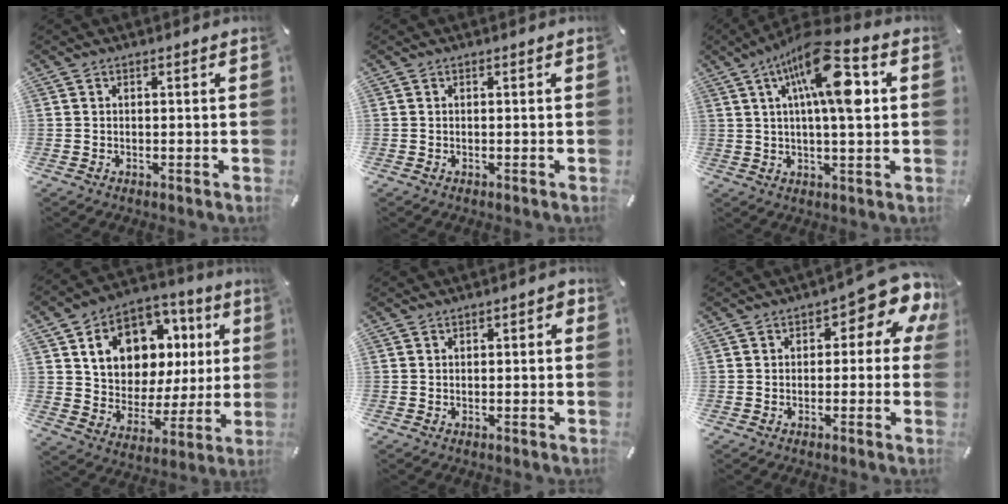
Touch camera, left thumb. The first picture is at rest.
{"total": 0.0}
{"total": 16.7, "force": [5.6, 5.3, 14.8], "torque": [-0.252, -0.007, 0.087]}
{"total": 15.1, "force": [5.9, 11.7, 7.6], "torque": [-0.123, -0.034, 0.113]}
{"total": 1.4, "force": [-0.1, 1.0, 0.9], "torque": [-0.016, 0.007, -0.003]}
{"total": 9.7, "force": [4.6, 4.3, 7.3], "torque": [-0.089, -0.036, 0.075]}